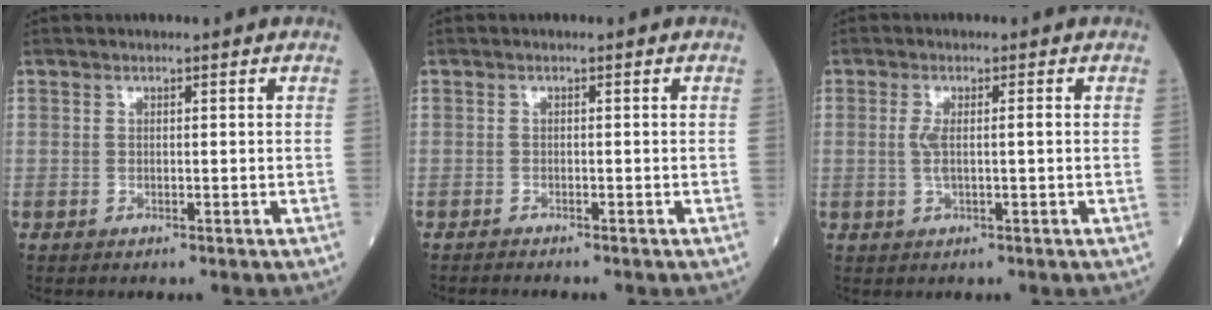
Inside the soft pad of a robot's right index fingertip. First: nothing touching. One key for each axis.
{"total": 0.8, "fx": -0.8, "fy": -0.2, "fz": -0.1, "tx": -0.006, "ty": -0.004, "tz": -0.013}
{"total": 2.7, "fx": 0.0, "fy": 0.3, "fz": 2.7, "tx": -0.057, "ty": 0.003, "tz": 0.001}